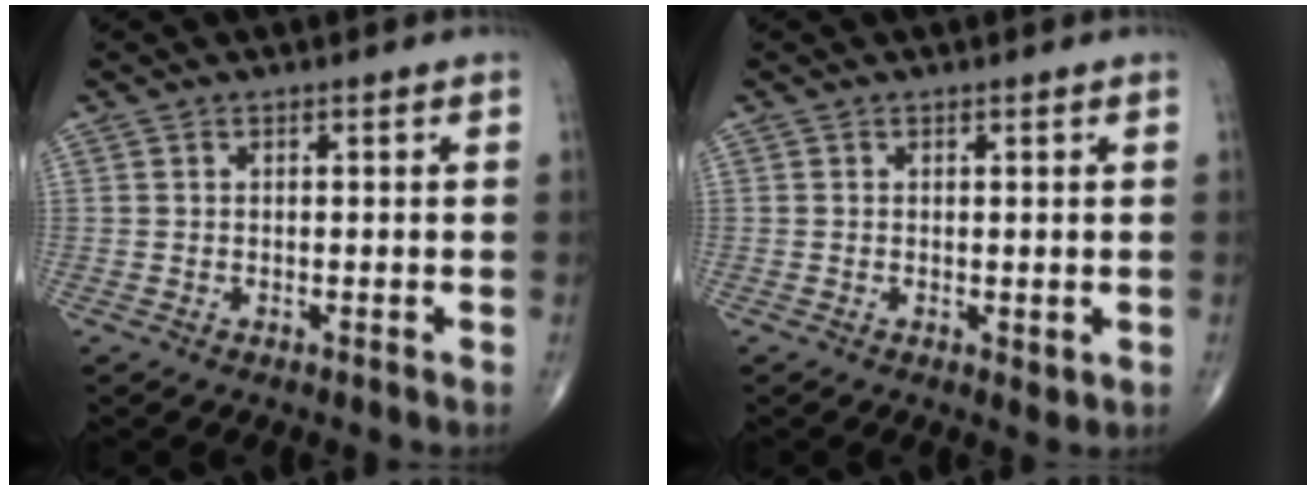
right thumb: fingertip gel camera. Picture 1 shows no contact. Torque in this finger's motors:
{"motor_torque": [-0.48, -0.09, -0.45, -0.31, -0.16]}